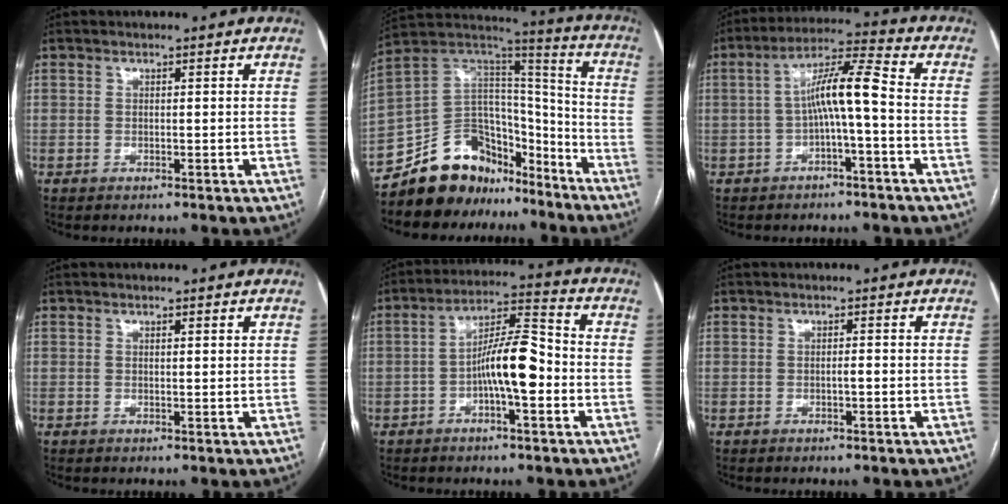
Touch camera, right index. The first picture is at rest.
{"total": 16.4, "force": [-13.1, 9.0, 4.2], "torque": [-0.057, 0.098, -0.225]}
{"total": 8.0, "force": [-1.1, 0.6, 7.9], "torque": [-0.138, 0.031, -0.020]}
{"total": 0.7, "force": [0.4, 0.1, 0.6], "torque": [-0.008, 0.001, 0.006]}
{"total": 9.5, "force": [-2.2, 1.9, 9.1], "torque": [-0.161, 0.023, -0.041]}
{"total": 0.7, "force": [-0.3, 0.1, 0.7], "torque": [-0.008, 0.002, -0.004]}